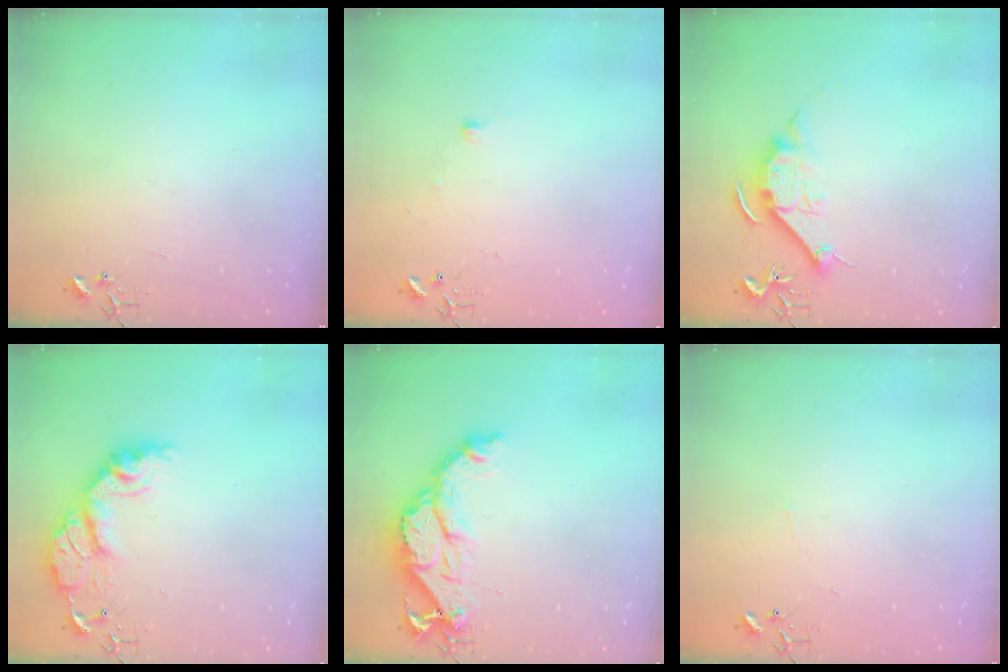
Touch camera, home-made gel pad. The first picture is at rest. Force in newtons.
{"total": 4.2, "press": 4.1, "slide": 0.6}
{"total": 11.2, "press": 11.2, "slide": 0.1}
{"total": 16.3, "press": 16.3, "slide": 1.2}
{"total": 15.7, "press": 15.6, "slide": 1.4}
{"total": 2.3, "press": 2.3, "slide": 0.4}